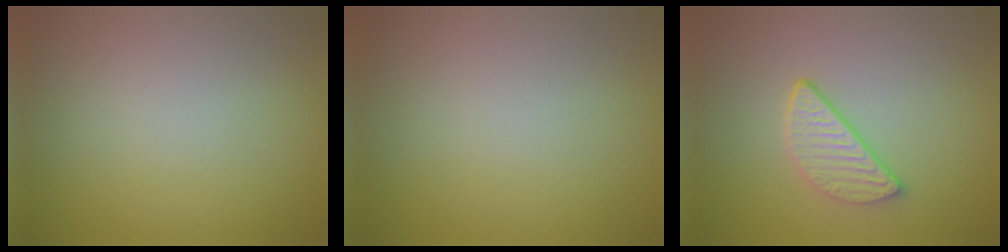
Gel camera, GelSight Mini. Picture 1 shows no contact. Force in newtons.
{"total": 0.0}
{"total": 3.3, "press": 2.6, "slide": 2.0}